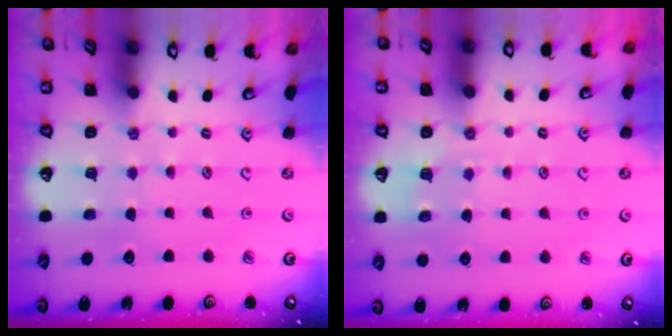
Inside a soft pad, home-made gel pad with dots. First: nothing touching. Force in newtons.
{"total": 3.0, "press": 2.6, "slide": 1.5}